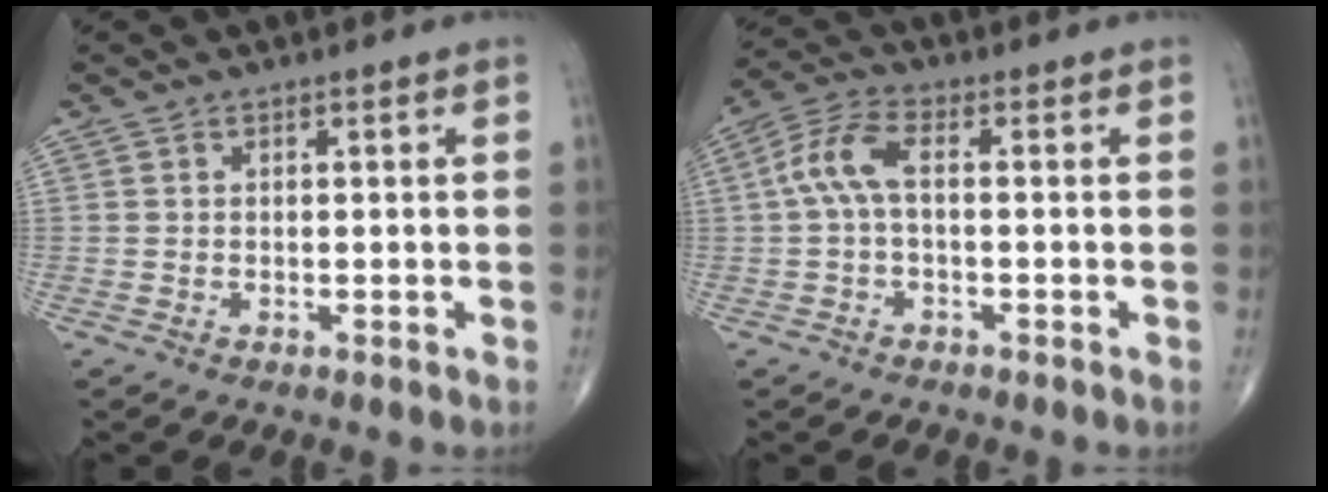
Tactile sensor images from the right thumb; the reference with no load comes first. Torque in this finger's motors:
{"motor_torque": [-0.42, 0.73, 0.59, -0.22, 0.07]}